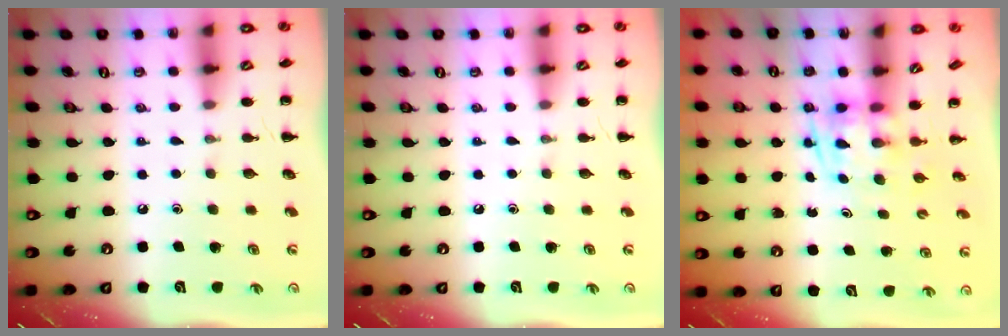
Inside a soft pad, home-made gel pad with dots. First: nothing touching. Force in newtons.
{"total": 0.0}
{"total": 3.2, "press": 3.2, "slide": 0.3}